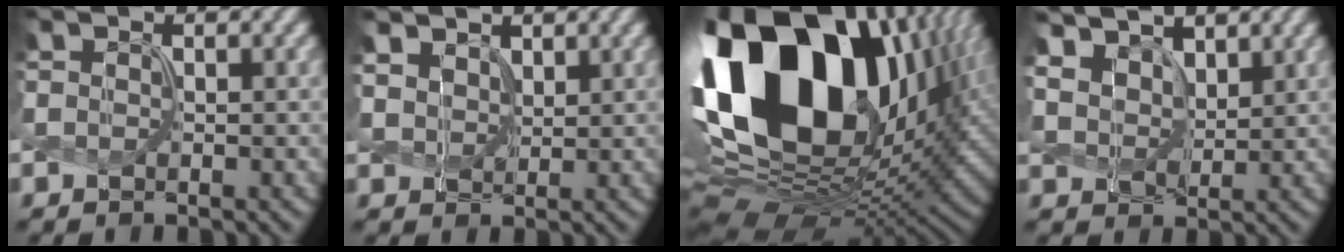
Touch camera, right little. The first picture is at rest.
{"total": 3.4, "force": [2.4, 1.9, 1.3], "torque": [-0.051, 0.000, 0.054]}
{"total": 21.6, "force": [4.6, 14.4, 15.4], "torque": [-0.320, 0.011, 0.091]}
{"total": 7.3, "force": [5.1, 4.1, 3.2], "torque": [-0.119, 0.001, 0.096]}